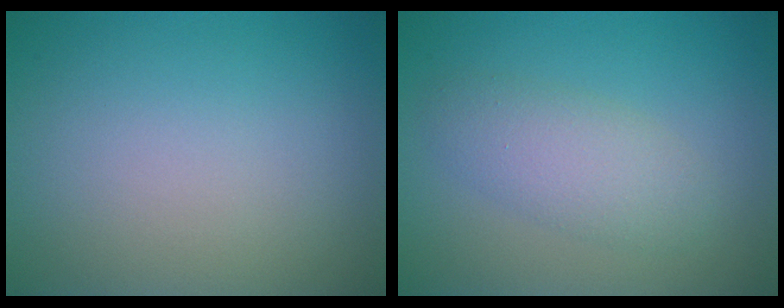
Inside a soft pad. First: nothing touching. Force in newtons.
{"total": 3.3, "press": 3.3, "slide": 0.2}